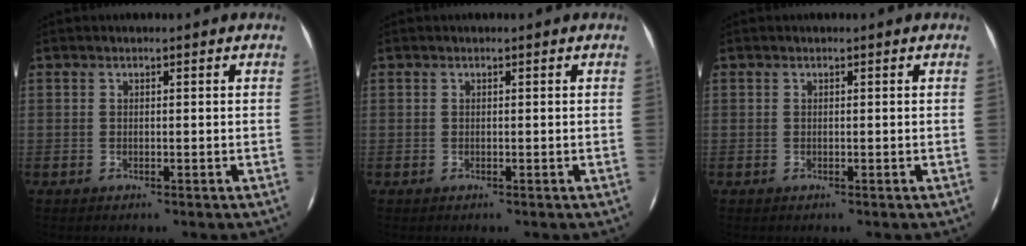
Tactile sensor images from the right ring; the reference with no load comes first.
{"total": 0.0}
{"total": 0.0}